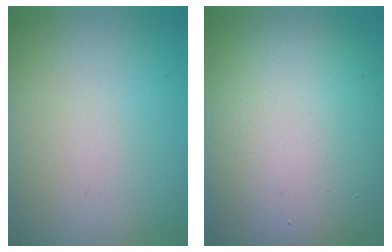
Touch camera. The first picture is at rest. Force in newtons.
{"total": 13.6, "press": 13.6, "slide": 0.8}